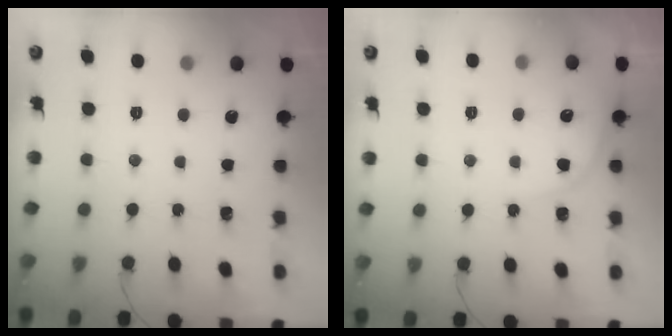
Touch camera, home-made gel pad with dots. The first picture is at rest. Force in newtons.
{"total": 4.8, "press": 4.7, "slide": 0.4}